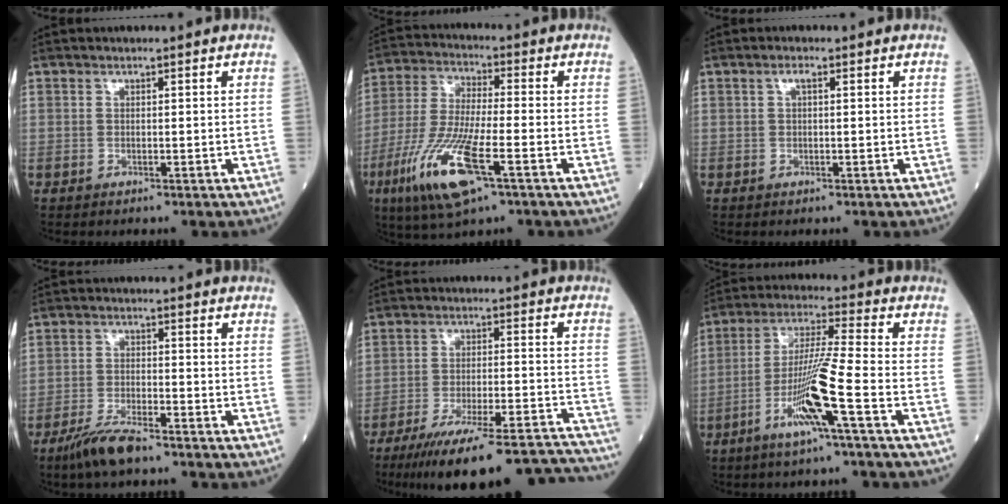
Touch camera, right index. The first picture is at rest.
{"total": 13.9, "force": [-6.2, 2.2, 12.2], "torque": [-0.259, -0.027, -0.114]}
{"total": 1.1, "force": [0.4, 0.2, 1.0], "torque": [-0.018, 0.004, 0.004]}
{"total": 5.9, "force": [-4.6, 0.8, 3.7], "torque": [-0.083, -0.012, -0.088]}
{"total": 24.5, "force": [-22.1, 2.0, 10.5], "torque": [-0.098, -0.009, -0.307]}
{"total": 10.9, "force": [-4.6, -1.4, 9.8], "torque": [-0.194, -0.005, -0.090]}